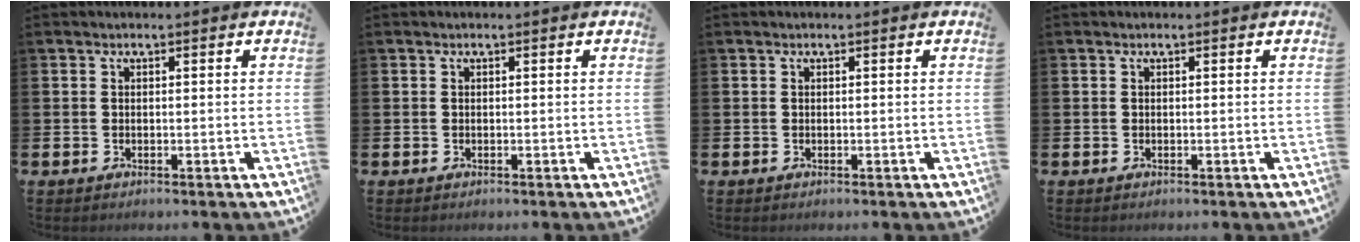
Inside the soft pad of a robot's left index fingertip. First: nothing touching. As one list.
[{"total": 0.0}, {"total": 0.0}, {"total": 0.0}]